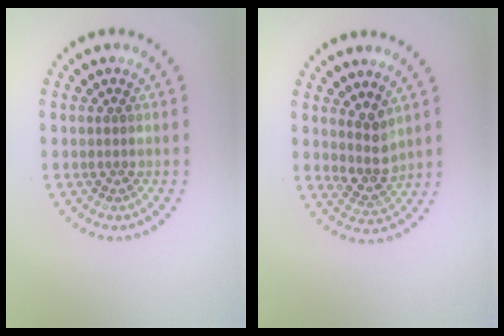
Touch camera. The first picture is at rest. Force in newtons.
{"total": 2.5, "press": 2.0, "slide": 1.6}